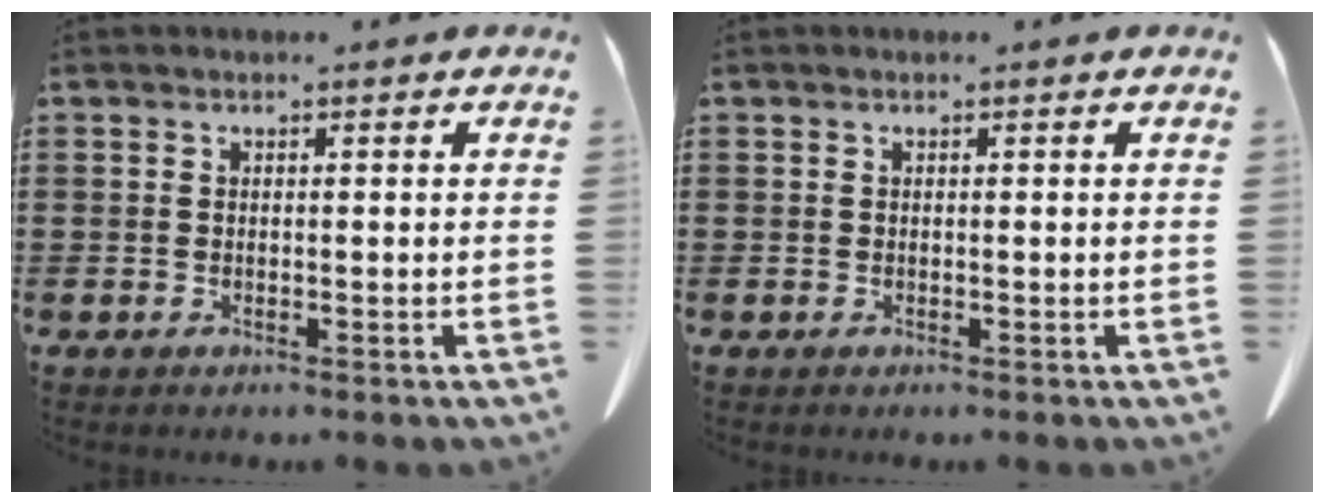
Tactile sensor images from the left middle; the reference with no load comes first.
{"total": 0.0}